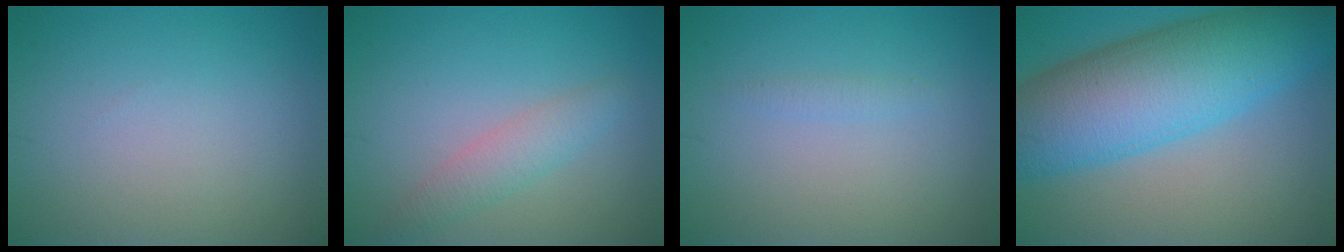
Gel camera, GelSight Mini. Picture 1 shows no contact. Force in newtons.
{"total": 2.3, "press": 2.3, "slide": 0.0}
{"total": 0.7, "press": 0.7, "slide": 0.1}
{"total": 12.1, "press": 12.1, "slide": 0.4}